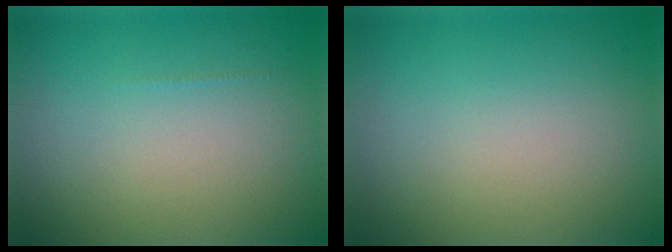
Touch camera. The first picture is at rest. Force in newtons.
{"total": 0.0}